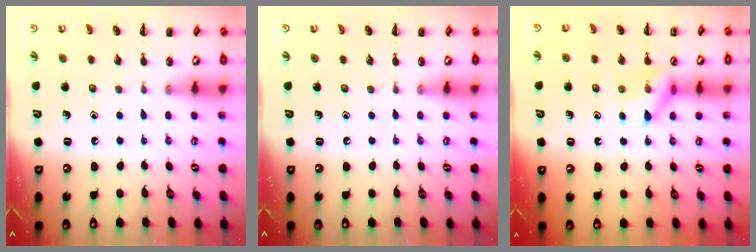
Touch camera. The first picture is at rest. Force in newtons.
{"total": 0.0}
{"total": 9.6, "press": 9.6, "slide": 0.7}